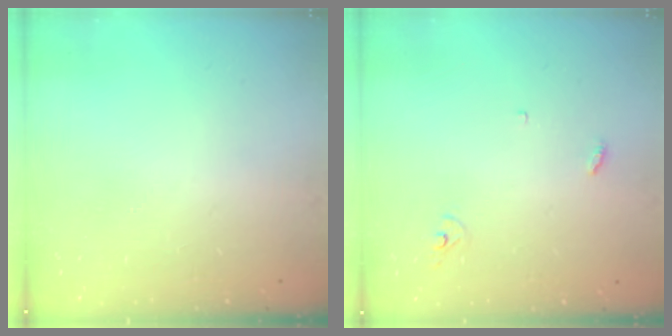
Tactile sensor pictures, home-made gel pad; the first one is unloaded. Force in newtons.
{"total": 2.9, "press": 2.9, "slide": 0.2}